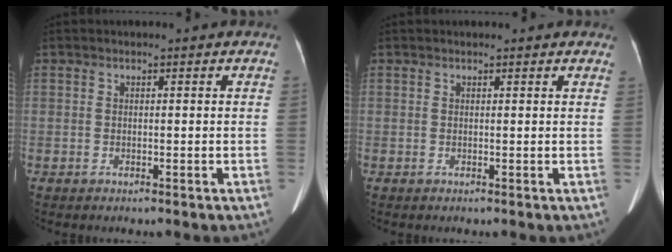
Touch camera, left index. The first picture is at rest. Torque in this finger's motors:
{"motor_torque": [0.06, -0.19, 0.02, 0.01]}